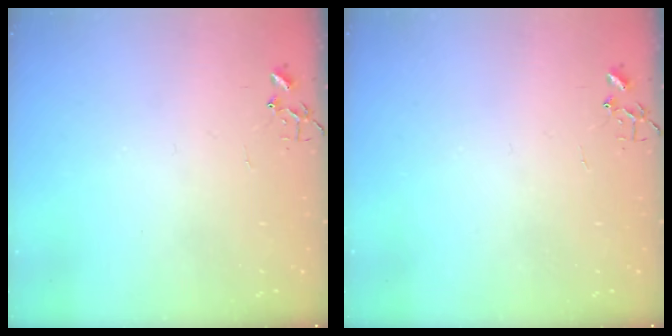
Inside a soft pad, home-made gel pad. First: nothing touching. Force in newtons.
{"total": 0.0}